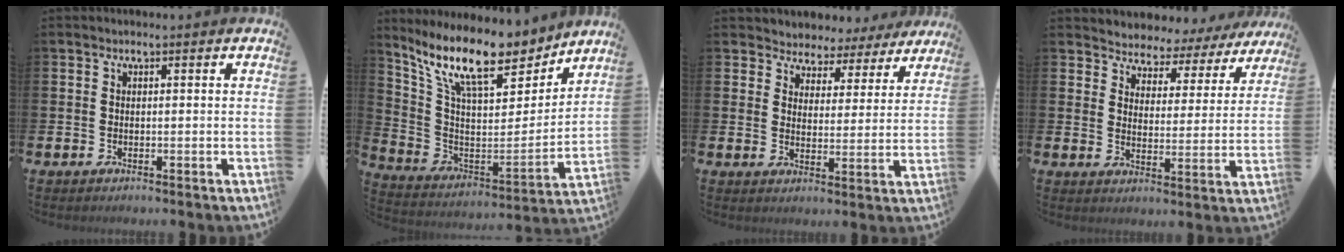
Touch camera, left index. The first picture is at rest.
{"total": 13.5, "force": [11.2, 3.8, 6.6], "torque": [-0.165, -0.071, 0.195]}
{"total": 4.2, "force": [3.8, 1.7, -0.5], "torque": [-0.015, -0.034, 0.062]}
{"total": 3.6, "force": [3.3, 1.4, -0.5], "torque": [-0.021, -0.034, 0.050]}